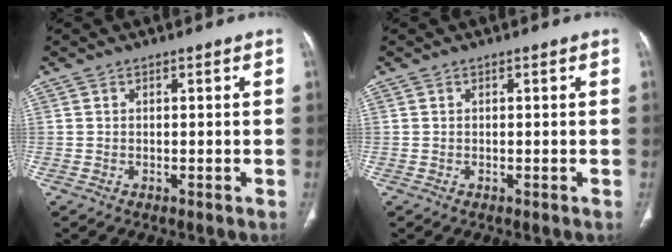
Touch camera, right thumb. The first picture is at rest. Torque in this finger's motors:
{"motor_torque": [0.70, 1.05, -0.01, -0.01, 0.03]}